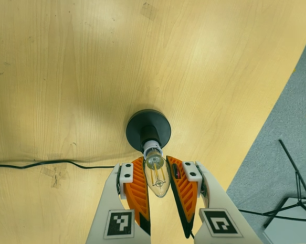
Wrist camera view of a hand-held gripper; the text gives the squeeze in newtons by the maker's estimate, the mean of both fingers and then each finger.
{"total": 13.5, "left": 13.0, "right": 14.0}